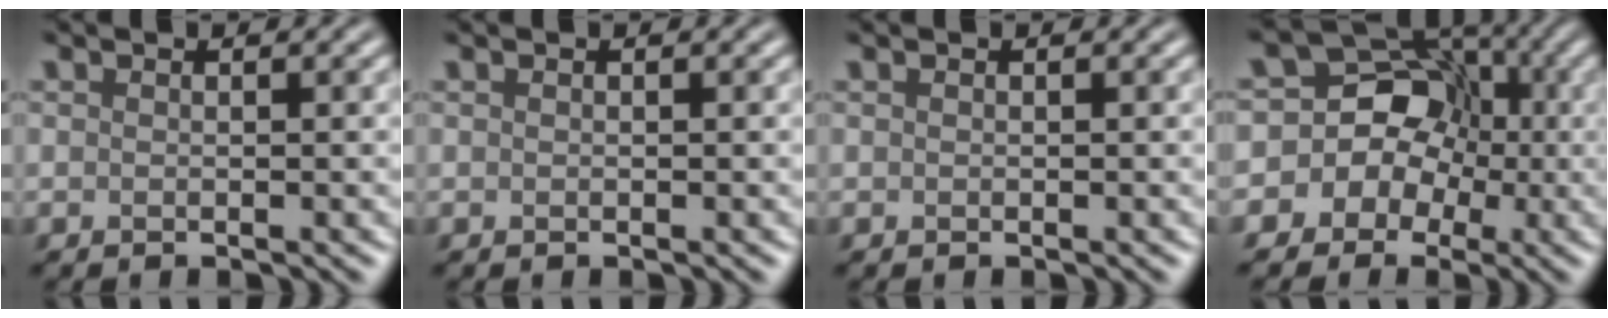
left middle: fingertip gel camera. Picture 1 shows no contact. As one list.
[{"total": 0.0}, {"total": 0.0}, {"total": 11.7, "force": [-0.8, 10.9, 3.9], "torque": [-0.061, 0.063, -0.059]}]